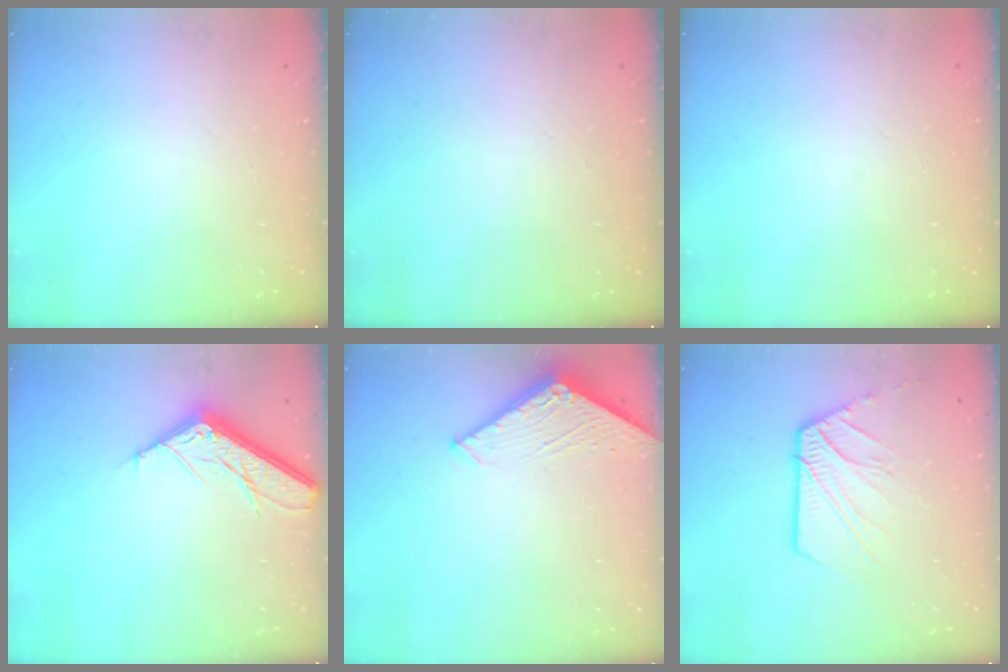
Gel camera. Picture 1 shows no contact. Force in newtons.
{"total": 0.0}
{"total": 0.0}
{"total": 11.4, "press": 11.4, "slide": 0.1}
{"total": 2.9, "press": 2.9, "slide": 0.3}
{"total": 10.1, "press": 10.1, "slide": 1.1}